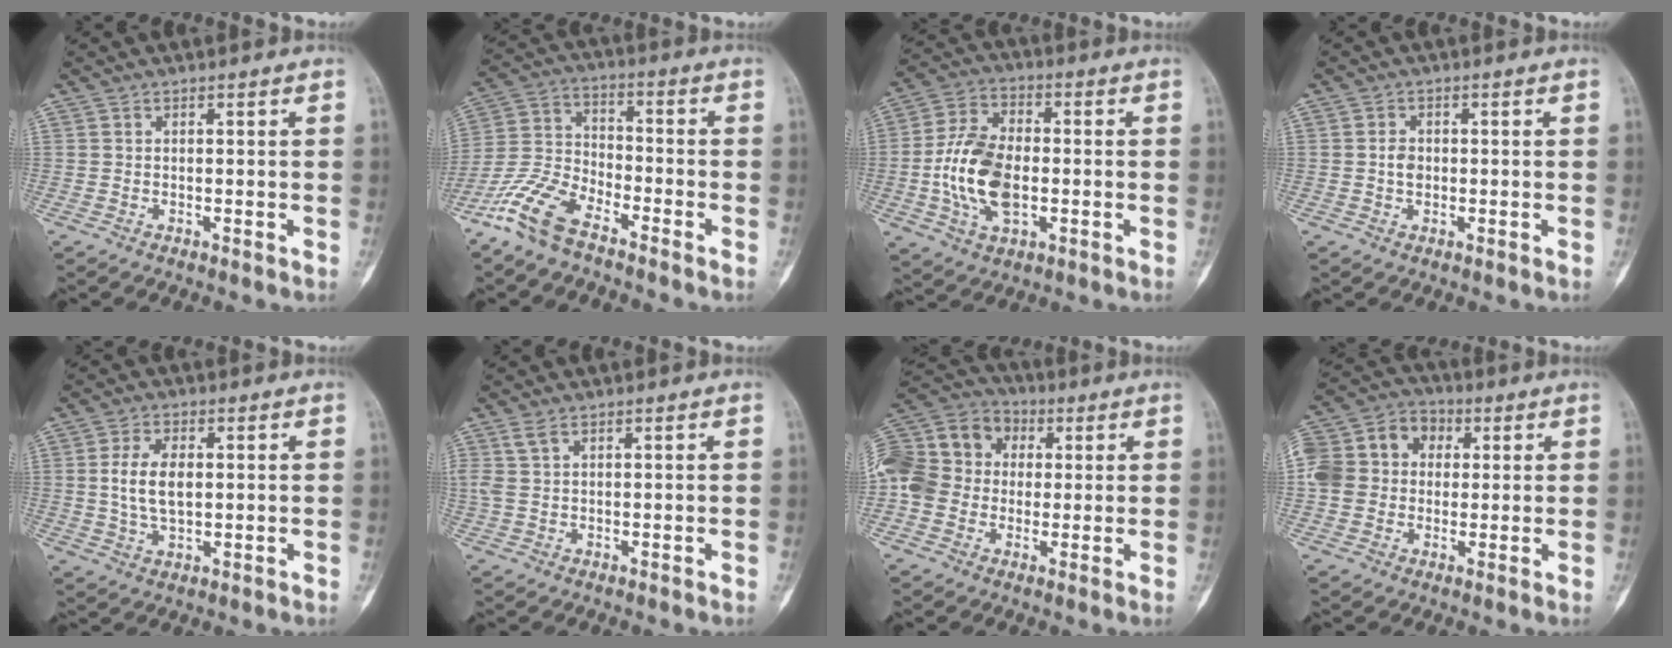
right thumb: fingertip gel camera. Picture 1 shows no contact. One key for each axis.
{"total": 11.2, "fx": -8.1, "fy": 4.2, "fz": 6.4, "tx": -0.145, "ty": 0.040, "tz": -0.171}
{"total": 14.4, "fx": -1.9, "fy": 8.6, "fz": 11.3, "tx": -0.214, "ty": 0.016, "tz": -0.036}
{"total": 2.3, "fx": -0.1, "fy": 1.8, "fz": 1.4, "tx": -0.015, "ty": 0.004, "tz": -0.005}
{"total": 7.4, "fx": 0.7, "fy": 4.0, "fz": 6.1, "tx": -0.122, "ty": -0.001, "tz": 0.017}
{"total": 2.7, "fx": 1.3, "fy": 1.4, "fz": 1.9, "tx": -0.059, "ty": 0.009, "tz": 0.036}
{"total": 18.7, "fx": 1.4, "fy": 15.8, "fz": 9.8, "tx": -0.208, "ty": 0.052, "tz": 0.022}
{"total": 14.5, "fx": 2.0, "fy": 12.1, "fz": 7.8, "tx": -0.136, "ty": 0.037, "tz": 0.028}